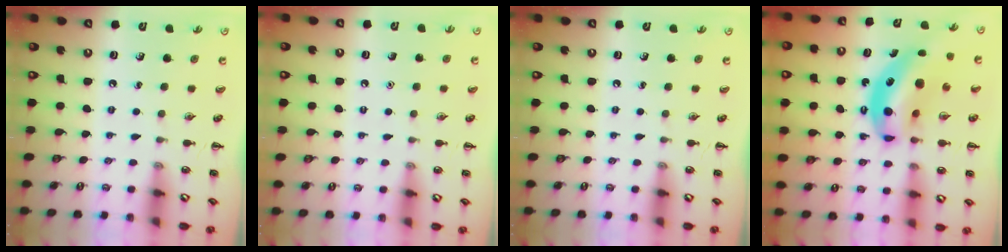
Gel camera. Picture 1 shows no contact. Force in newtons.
{"total": 1.6, "press": 1.6, "slide": 0.1}
{"total": 0.0}
{"total": 13.0, "press": 12.5, "slide": 3.6}